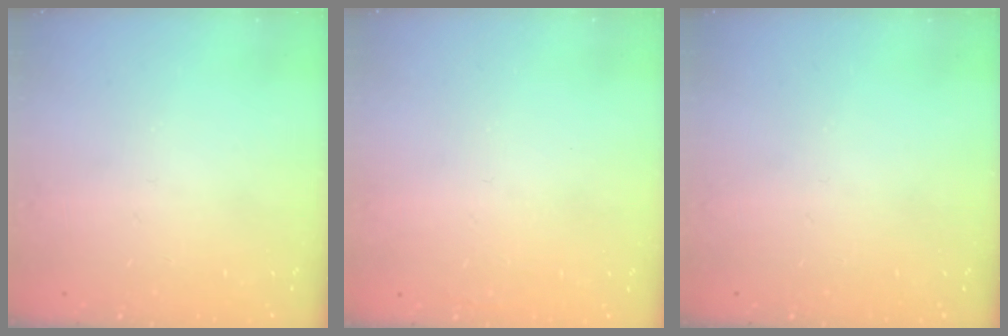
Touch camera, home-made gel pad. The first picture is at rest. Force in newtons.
{"total": 1.6, "press": 1.6, "slide": 0.1}
{"total": 0.0}